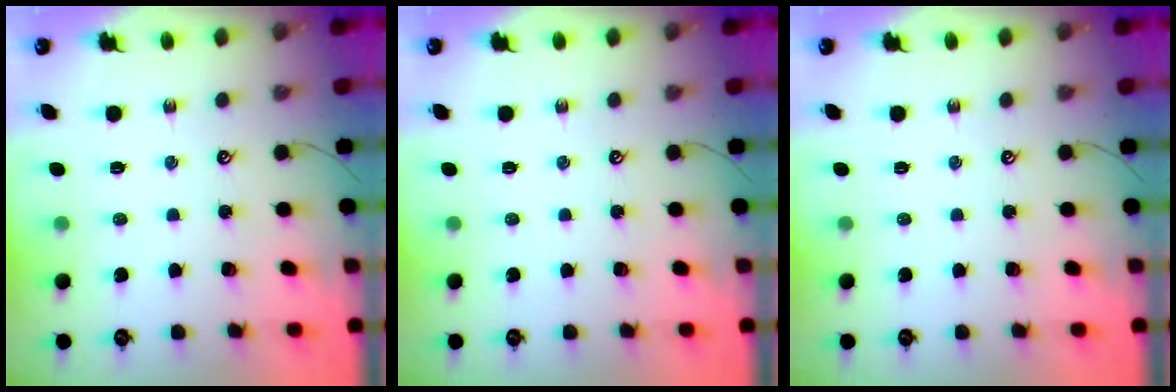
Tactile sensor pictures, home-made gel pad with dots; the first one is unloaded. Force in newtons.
{"total": 0.0}
{"total": 0.0}